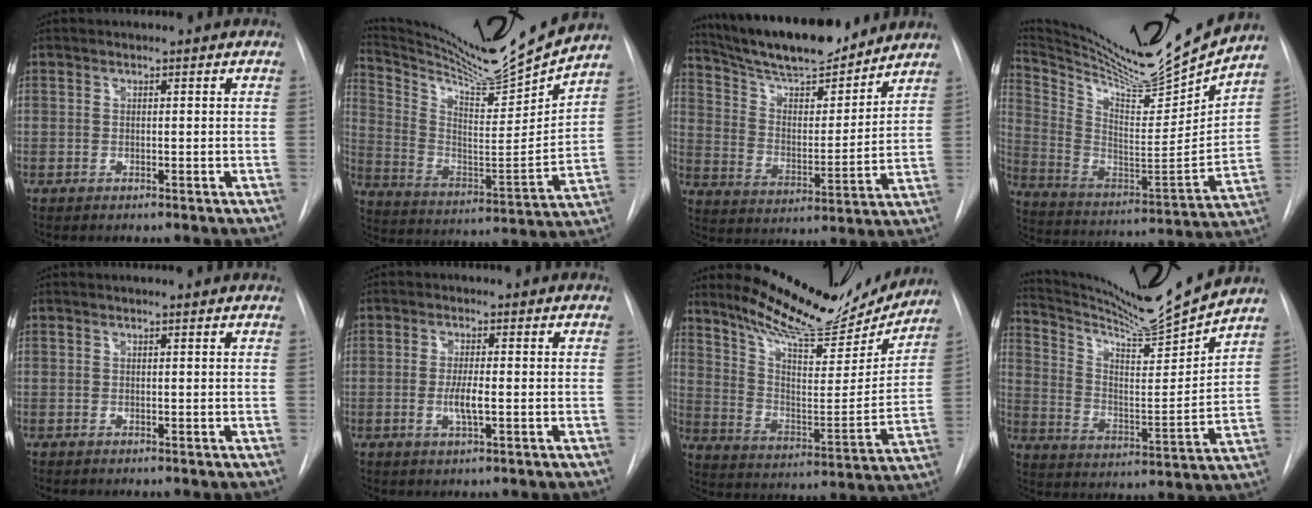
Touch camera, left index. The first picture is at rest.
{"total": 18.6, "force": [17.4, -0.8, 6.6], "torque": [-0.134, -0.073, 0.275]}
{"total": 17.5, "force": [15.5, 3.2, 7.5], "torque": [-0.132, -0.001, 0.256]}
{"total": 21.6, "force": [20.0, -0.2, 8.3], "torque": [-0.164, -0.079, 0.316]}
{"total": 1.5, "force": [1.4, -0.1, 0.7], "torque": [-0.010, 0.009, 0.013]}
{"total": 3.3, "force": [-1.3, 0.3, 3.0], "torque": [-0.060, -0.011, -0.020]}
{"total": 18.9, "force": [17.1, 4.2, 6.8], "torque": [-0.109, -0.043, 0.255]}
{"total": 15.7, "force": [14.8, -2.3, 4.8], "torque": [-0.100, -0.057, 0.242]}